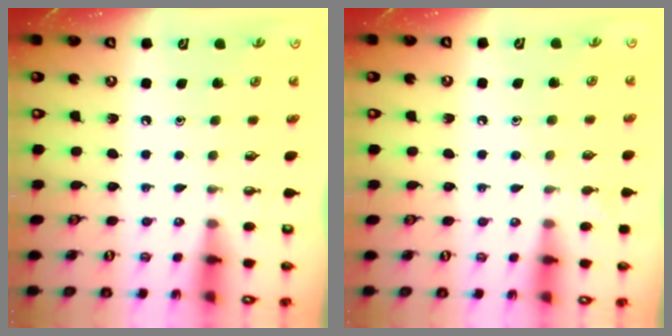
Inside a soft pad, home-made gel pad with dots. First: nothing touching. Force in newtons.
{"total": 6.1, "press": 6.1, "slide": 0.6}